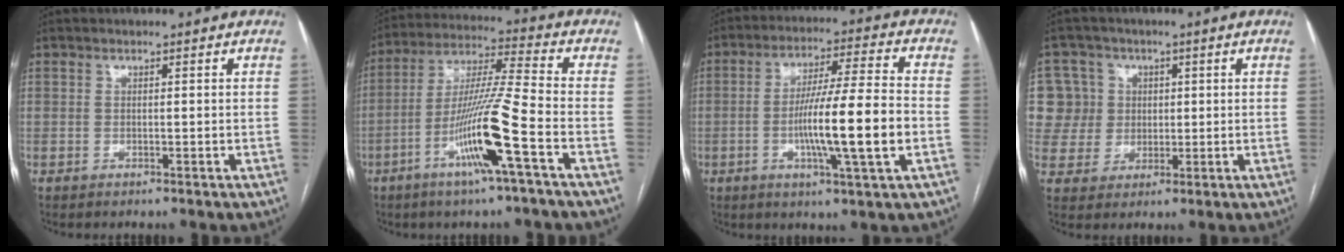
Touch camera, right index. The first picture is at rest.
{"total": 13.7, "force": [-5.6, -1.0, 12.4], "torque": [-0.241, -0.004, -0.108]}
{"total": 13.8, "force": [-2.8, -0.2, 13.5], "torque": [-0.235, -0.004, -0.054]}
{"total": 9.7, "force": [2.2, 9.3, 1.2], "torque": [-0.034, 0.037, 0.051]}